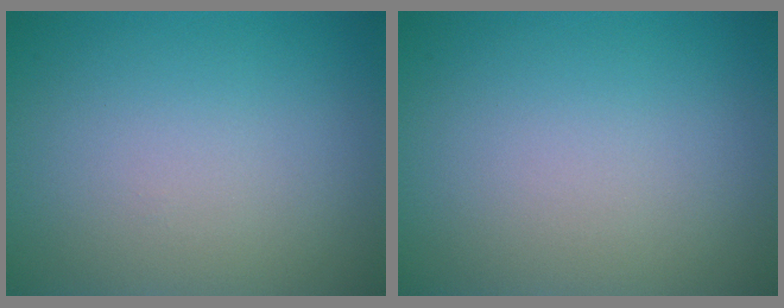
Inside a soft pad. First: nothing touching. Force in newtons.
{"total": 0.0}